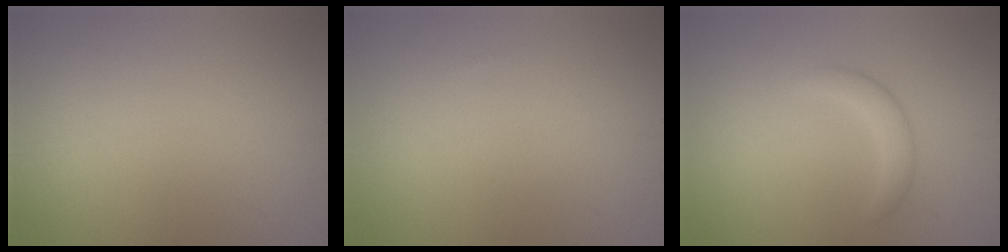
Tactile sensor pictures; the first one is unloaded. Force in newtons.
{"total": 0.0}
{"total": 1.6, "press": 1.6, "slide": 0.1}